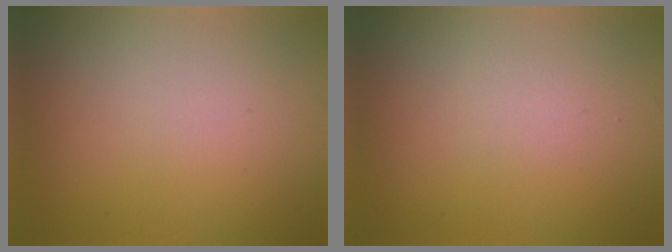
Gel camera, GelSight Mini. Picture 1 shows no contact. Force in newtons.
{"total": 0.7, "press": 0.7, "slide": 0.1}